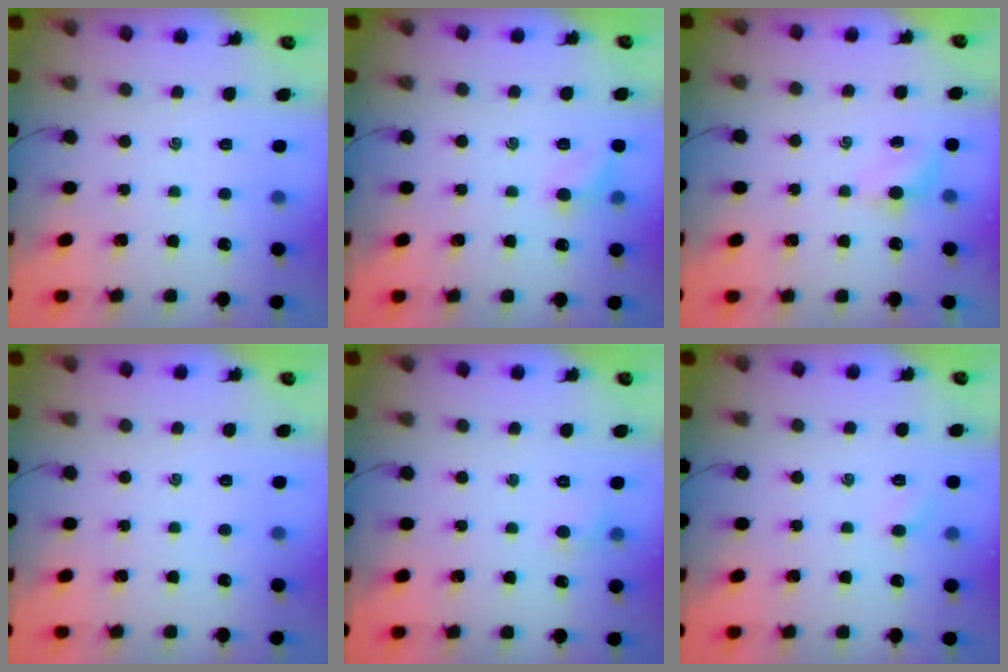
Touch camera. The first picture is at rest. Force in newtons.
{"total": 5.8, "press": 5.5, "slide": 1.8}
{"total": 4.3, "press": 4.1, "slide": 1.3}
{"total": 0.0}
{"total": 3.5, "press": 3.3, "slide": 1.1}
{"total": 2.4, "press": 2.3, "slide": 0.7}